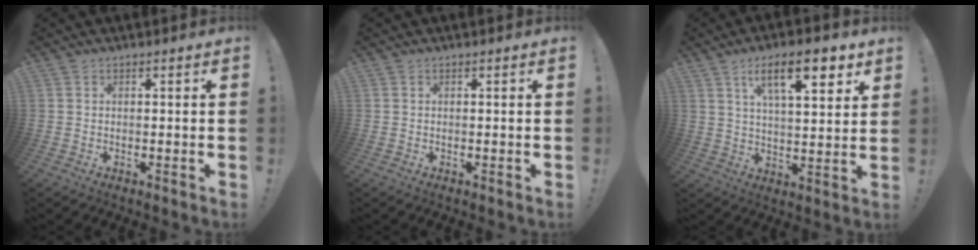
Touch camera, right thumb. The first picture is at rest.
{"total": 0.0}
{"total": 14.7, "force": [7.2, 5.0, 11.8], "torque": [-0.182, -0.017, 0.112]}